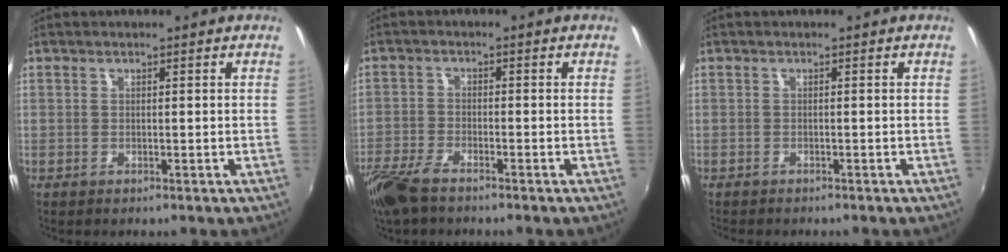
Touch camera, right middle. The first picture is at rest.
{"total": 7.5, "force": [-5.7, 2.2, 4.3], "torque": [-0.116, -0.023, -0.117]}
{"total": 1.6, "force": [-1.5, 0.3, 0.5], "torque": [-0.014, -0.009, -0.021]}